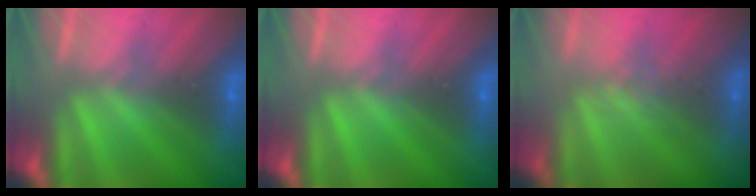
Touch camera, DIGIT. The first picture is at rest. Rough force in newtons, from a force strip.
{"total": 0.0}
{"total": 2.6}